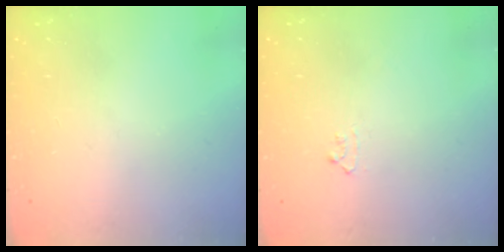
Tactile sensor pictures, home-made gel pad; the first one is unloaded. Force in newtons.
{"total": 4.6, "press": 4.5, "slide": 0.5}